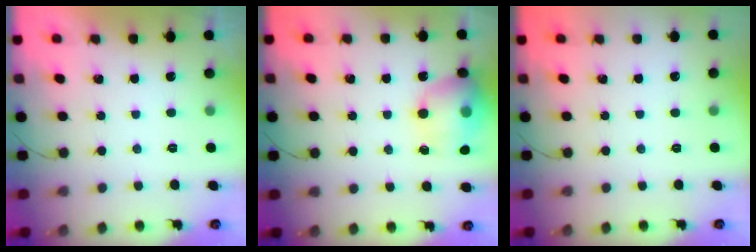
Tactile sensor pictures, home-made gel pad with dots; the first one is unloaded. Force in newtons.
{"total": 16.3, "press": 16.1, "slide": 2.4}
{"total": 0.0}